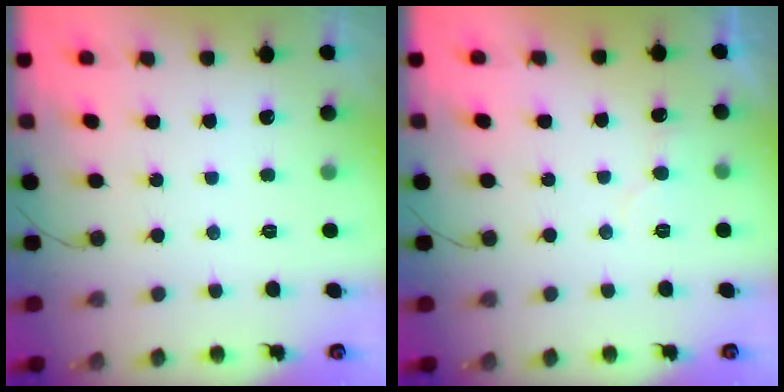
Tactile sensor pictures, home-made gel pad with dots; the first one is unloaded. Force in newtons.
{"total": 4.3, "press": 4.2, "slide": 0.4}